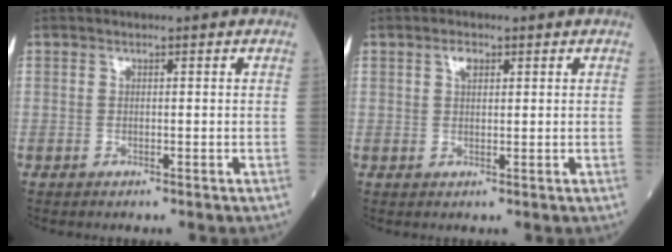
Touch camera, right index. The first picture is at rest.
{"total": 1.8, "force": [0.9, 0.8, 1.3], "torque": [-0.024, 0.002, 0.016]}